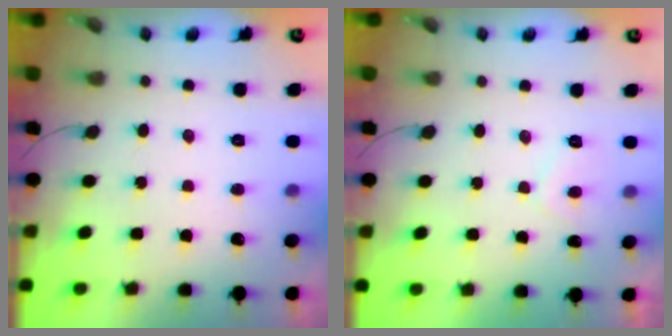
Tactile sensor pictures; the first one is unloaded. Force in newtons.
{"total": 2.0, "press": 1.9, "slide": 0.7}